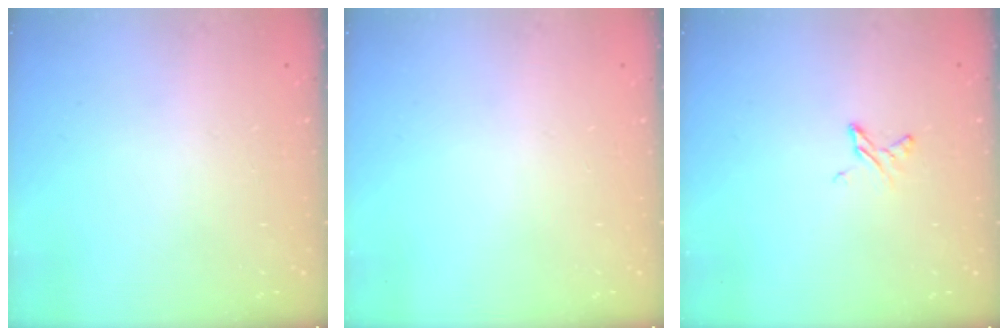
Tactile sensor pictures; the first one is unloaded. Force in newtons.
{"total": 0.0}
{"total": 3.9, "press": 3.8, "slide": 0.5}